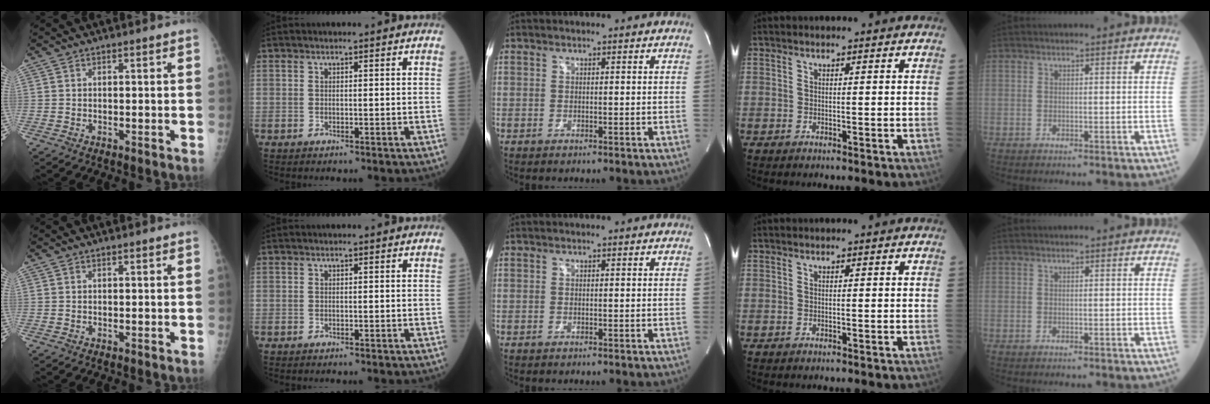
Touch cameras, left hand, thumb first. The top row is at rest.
{}